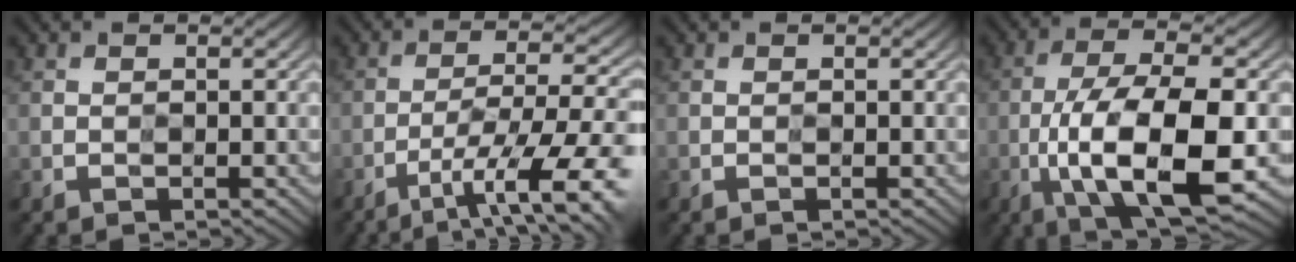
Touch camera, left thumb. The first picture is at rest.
{"total": 11.0, "force": [-5.7, 2.6, 9.0], "torque": [-0.148, -0.005, -0.086]}
{"total": 0.0}
{"total": 12.5, "force": [-3.5, 4.4, 11.1], "torque": [-0.205, -0.008, -0.063]}